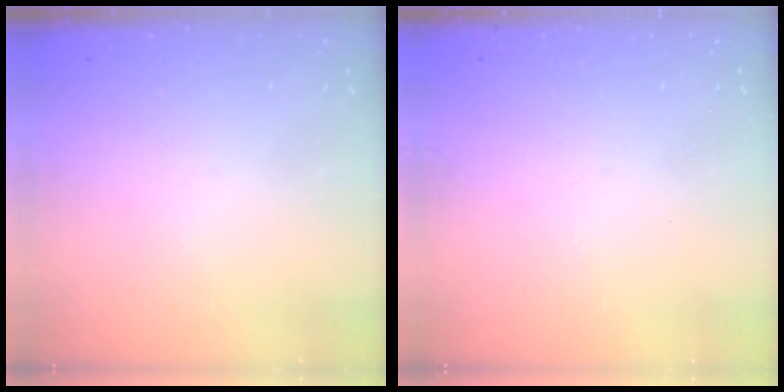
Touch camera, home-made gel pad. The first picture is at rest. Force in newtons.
{"total": 0.5, "press": 0.5, "slide": 0.1}